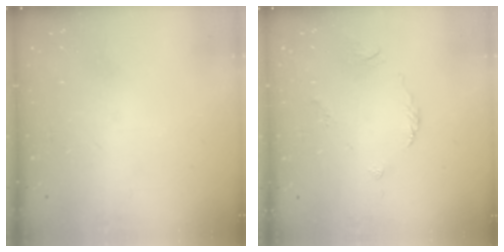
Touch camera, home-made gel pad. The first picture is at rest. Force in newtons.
{"total": 2.6, "press": 2.6, "slide": 0.6}